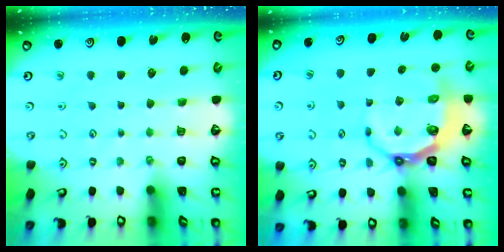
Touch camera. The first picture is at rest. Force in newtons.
{"total": 8.9, "press": 7.9, "slide": 4.1}